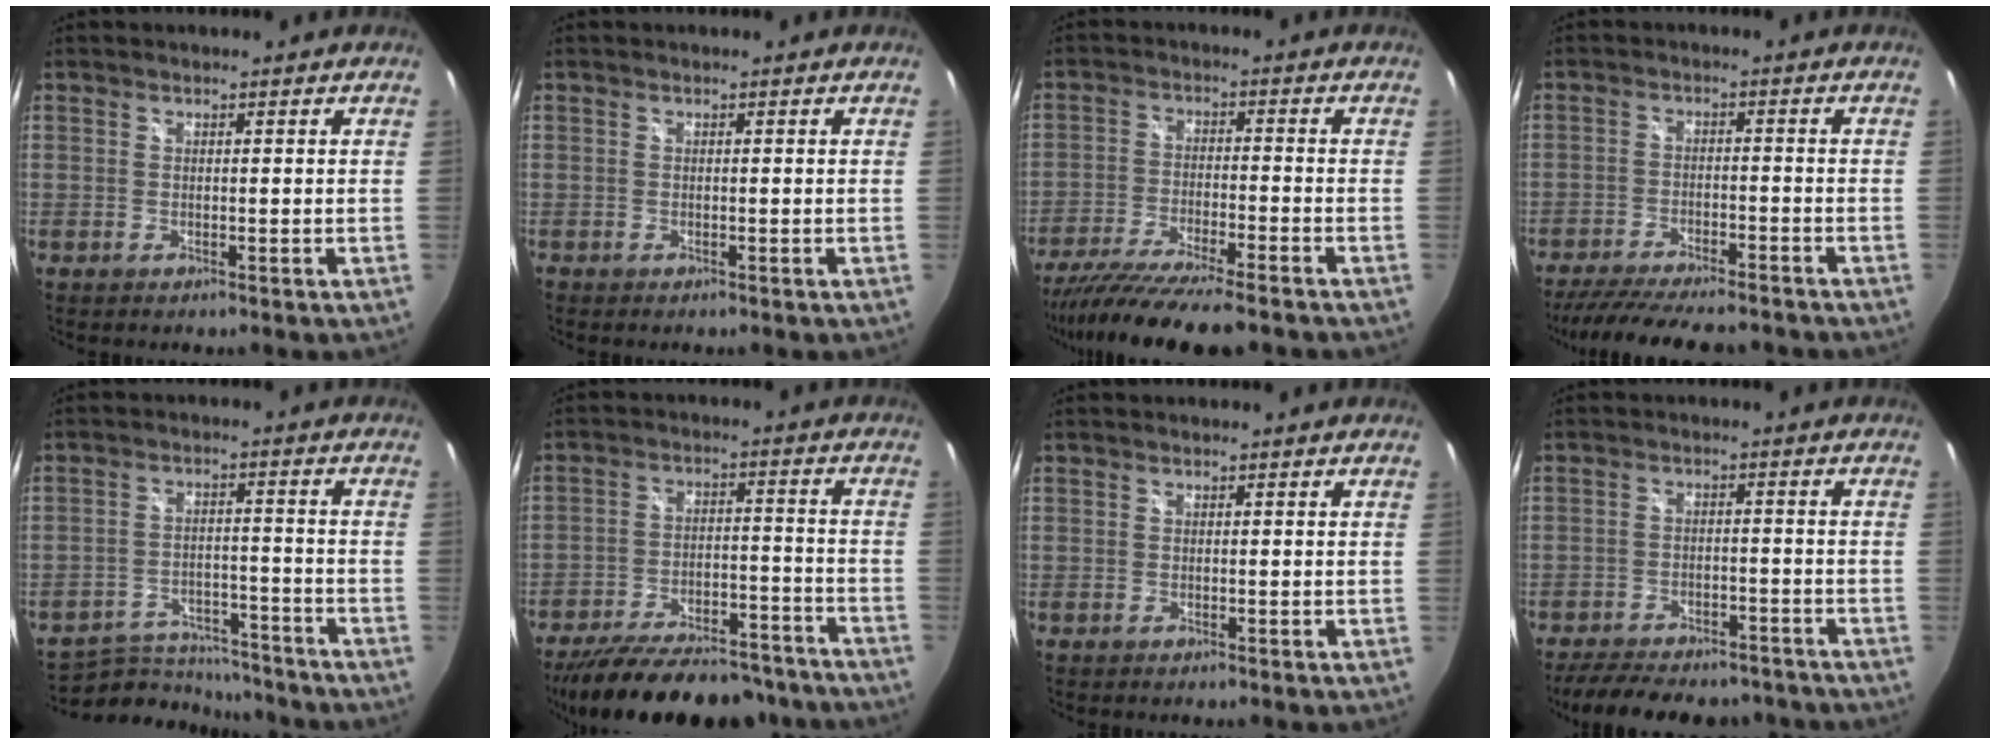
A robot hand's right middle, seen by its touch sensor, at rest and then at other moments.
{"total": 0.0}
{"total": 14.7, "force": [-12.6, 1.2, 7.5], "torque": [-0.156, -0.039, -0.211]}
{"total": 17.2, "force": [-14.7, 3.9, 8.0], "torque": [-0.158, -0.024, -0.220]}
{"total": 13.8, "force": [-12.7, 3.9, 3.8], "torque": [-0.089, 0.005, -0.185]}
{"total": 25.7, "force": [-21.7, 8.3, 11.0], "torque": [-0.208, -0.003, -0.292]}
{"total": 0.0}
{"total": 17.1, "force": [-14.2, 6.1, 7.4], "torque": [-0.157, -0.009, -0.189]}